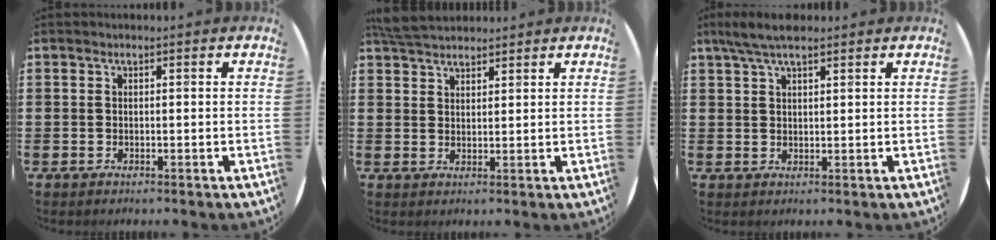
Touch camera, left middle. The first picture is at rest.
{"total": 4.3, "force": [4.0, 1.1, 1.2], "torque": [-0.032, -0.005, 0.077]}
{"total": 4.1, "force": [3.2, 0.9, 2.4], "torque": [-0.054, 0.003, 0.058]}